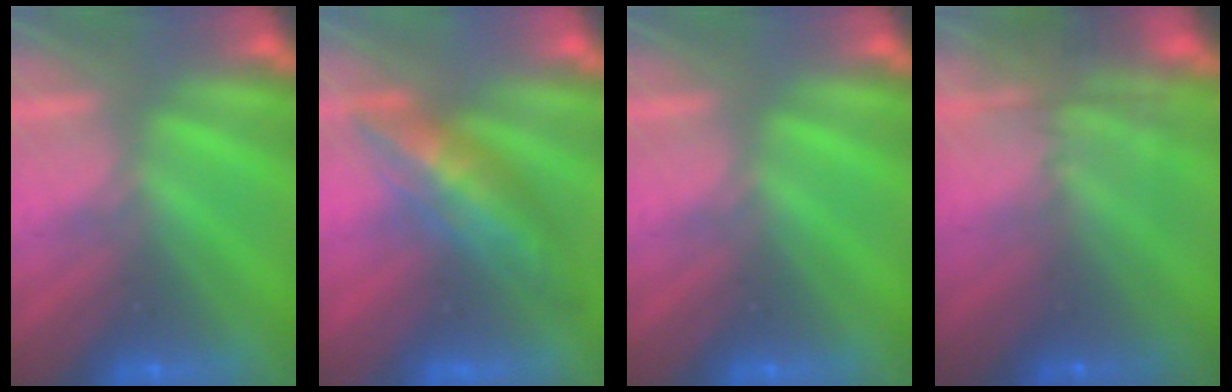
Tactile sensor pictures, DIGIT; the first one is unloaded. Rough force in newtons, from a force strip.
{"total": 2.9}
{"total": 0.0}
{"total": 7.7}